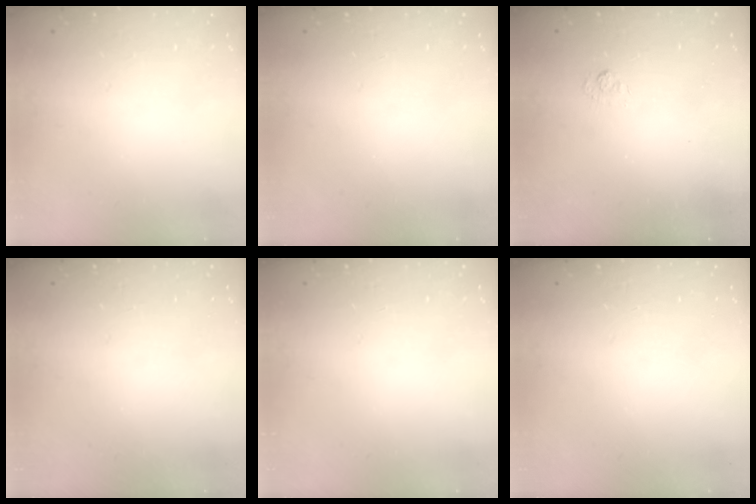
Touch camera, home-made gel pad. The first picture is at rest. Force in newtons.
{"total": 0.0}
{"total": 2.7, "press": 2.3, "slide": 1.5}
{"total": 0.0}
{"total": 0.0}
{"total": 0.0}